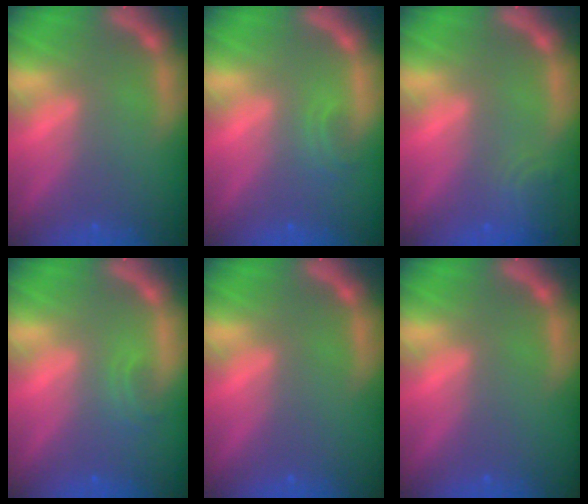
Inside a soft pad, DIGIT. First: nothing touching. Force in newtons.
{"total": 1.4}
{"total": 2.9}
{"total": 1.4}
{"total": 0.0}
{"total": 0.0}